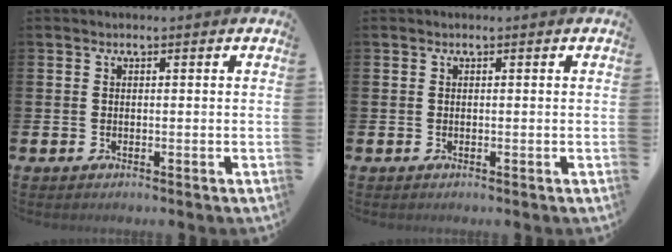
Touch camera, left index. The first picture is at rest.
{"total": 0.0}